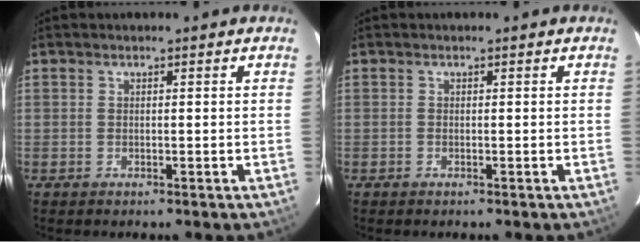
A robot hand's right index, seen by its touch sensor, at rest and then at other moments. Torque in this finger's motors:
{"motor_torque": [-0.24, -0.24, -0.05, 0.00]}